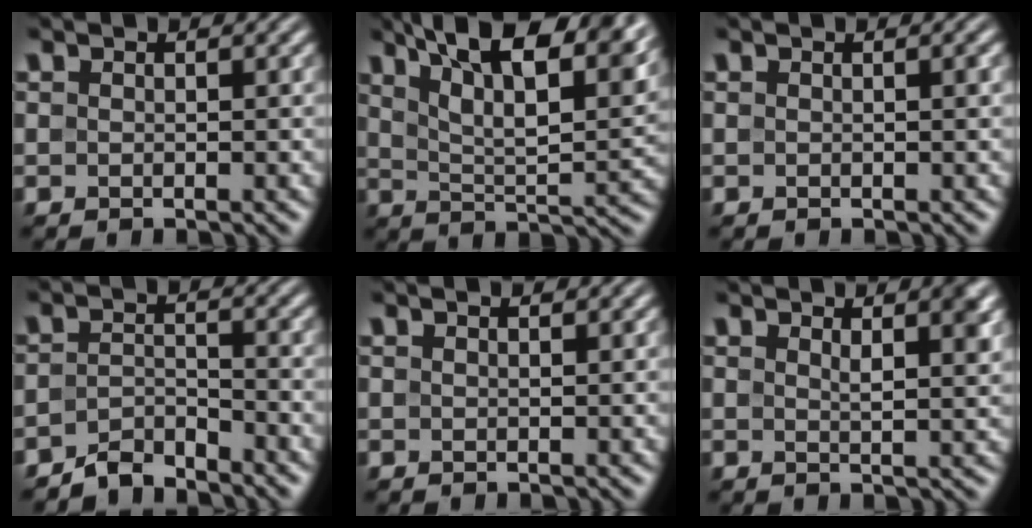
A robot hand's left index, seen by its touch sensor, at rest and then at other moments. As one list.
[{"total": 13.8, "force": [8.8, 4.9, 9.5], "torque": [-0.143, 0.024, 0.111]}, {"total": 0.6, "force": [0.1, 0.0, 0.6], "torque": [-0.008, 0.003, 0.001]}, {"total": 2.7, "force": [-2.6, 0.6, 0.7], "torque": [-0.011, 0.006, -0.055]}, {"total": 1.2, "force": [0.9, 0.3, 0.7], "torque": [-0.009, -0.002, 0.006]}, {"total": 3.2, "force": [1.7, 0.9, 2.5], "torque": [-0.025, 0.001, 0.024]}]